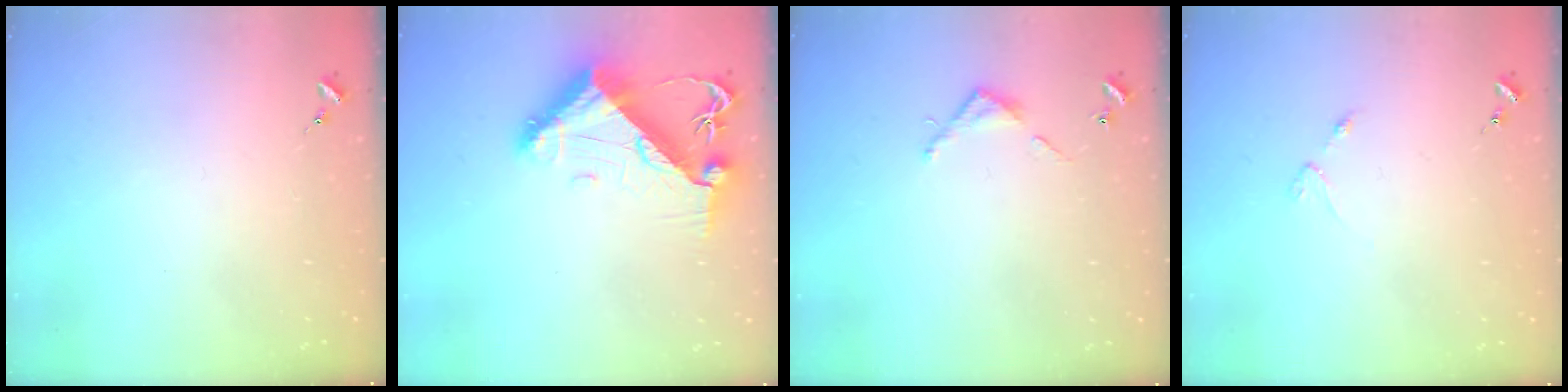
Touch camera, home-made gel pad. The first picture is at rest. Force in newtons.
{"total": 11.0, "press": 10.9, "slide": 1.4}
{"total": 3.7, "press": 3.7, "slide": 0.2}
{"total": 2.5, "press": 2.4, "slide": 0.4}